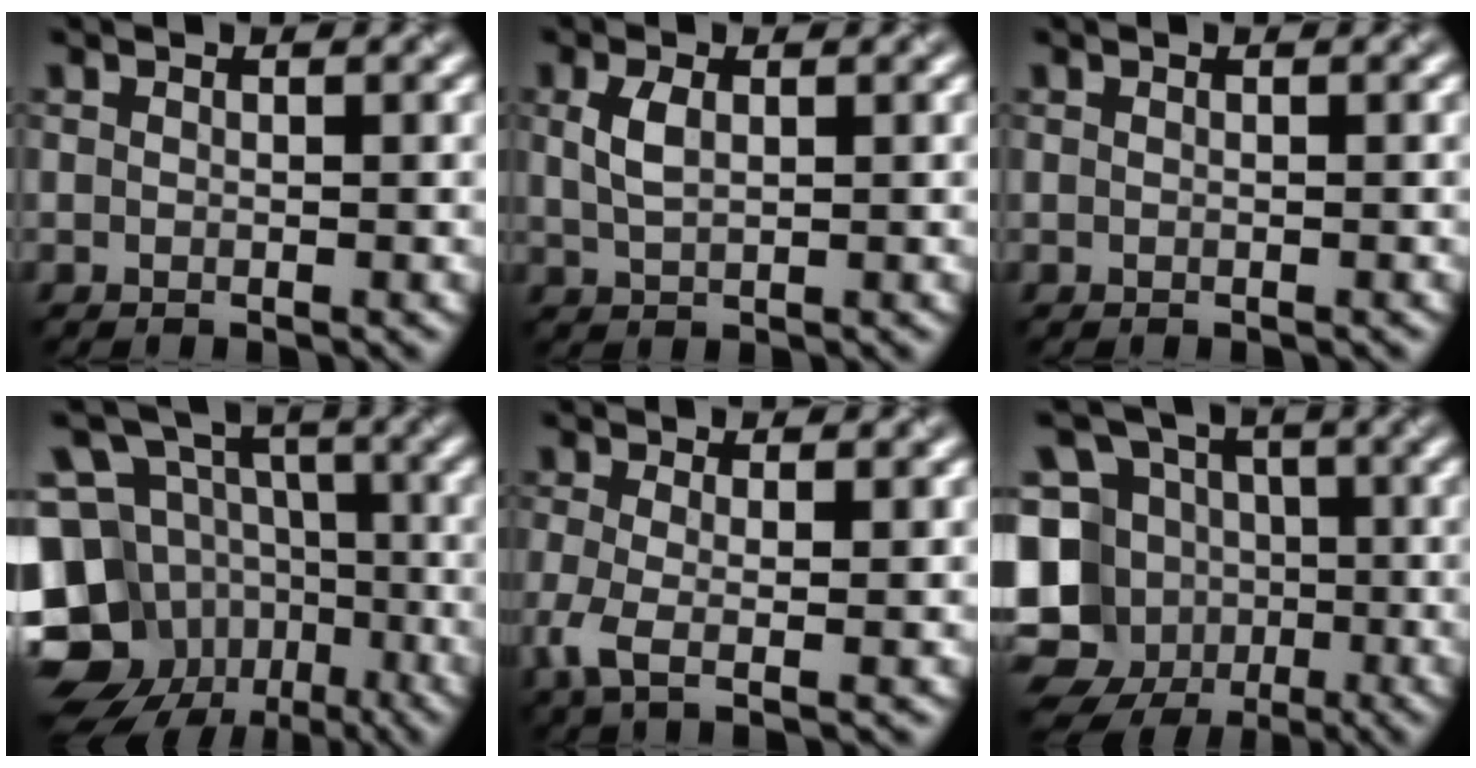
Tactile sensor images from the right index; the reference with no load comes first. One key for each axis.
{"total": 1.8, "fx": 0.2, "fy": 0.9, "fz": 1.5, "tx": -0.038, "ty": 0.008, "tz": 0.014}
{"total": 0.0}
{"total": 14.7, "fx": -6.8, "fy": 11.7, "fz": 5.6, "tx": -0.145, "ty": -0.006, "tz": -0.105}
{"total": 3.1, "fx": -1.1, "fy": 0.8, "fz": 2.7, "tx": -0.067, "ty": -0.004, "tz": -0.016}
{"total": 11.9, "fx": -4.6, "fy": 10.3, "fz": 3.8, "tx": -0.087, "ty": 0.020, "tz": -0.074}